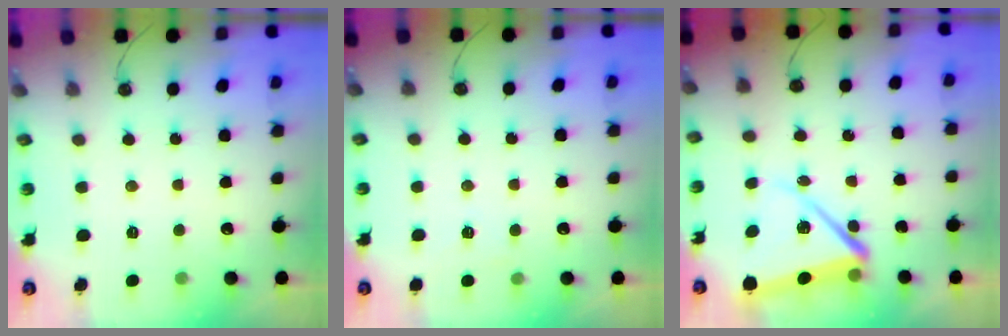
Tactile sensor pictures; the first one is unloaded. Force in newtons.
{"total": 4.5, "press": 4.1, "slide": 1.8}
{"total": 12.8, "press": 12.8, "slide": 1.0}